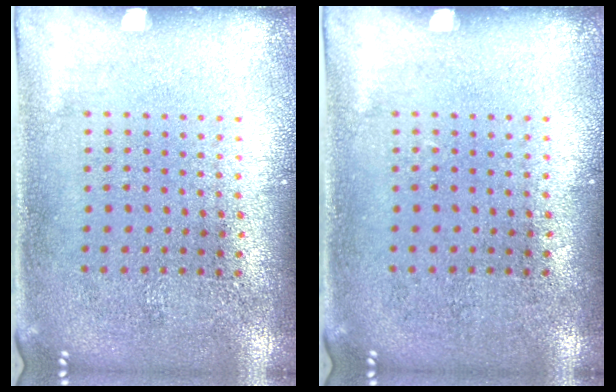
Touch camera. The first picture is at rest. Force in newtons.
{"total": 0.0}